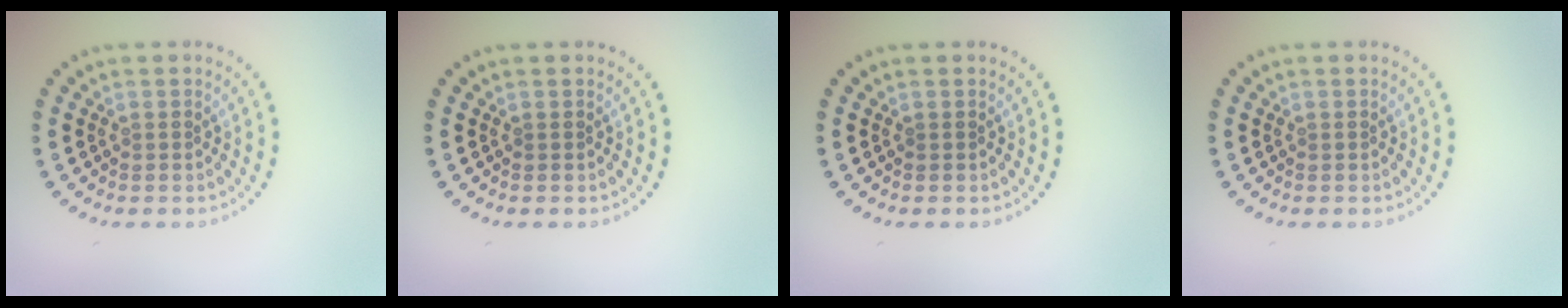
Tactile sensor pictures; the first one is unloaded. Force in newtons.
{"total": 0.0}
{"total": 0.0}
{"total": 0.0}